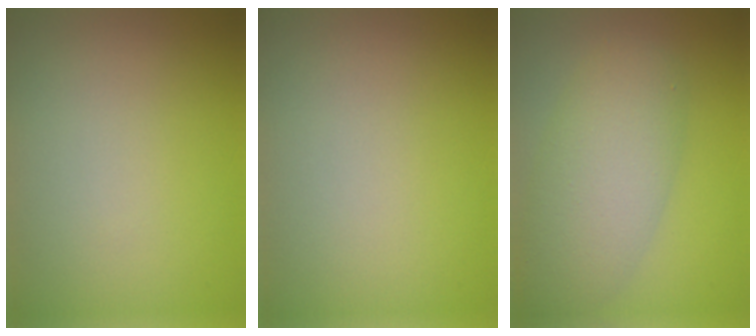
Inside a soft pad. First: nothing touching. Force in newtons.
{"total": 0.0}
{"total": 6.6, "press": 6.6, "slide": 0.4}